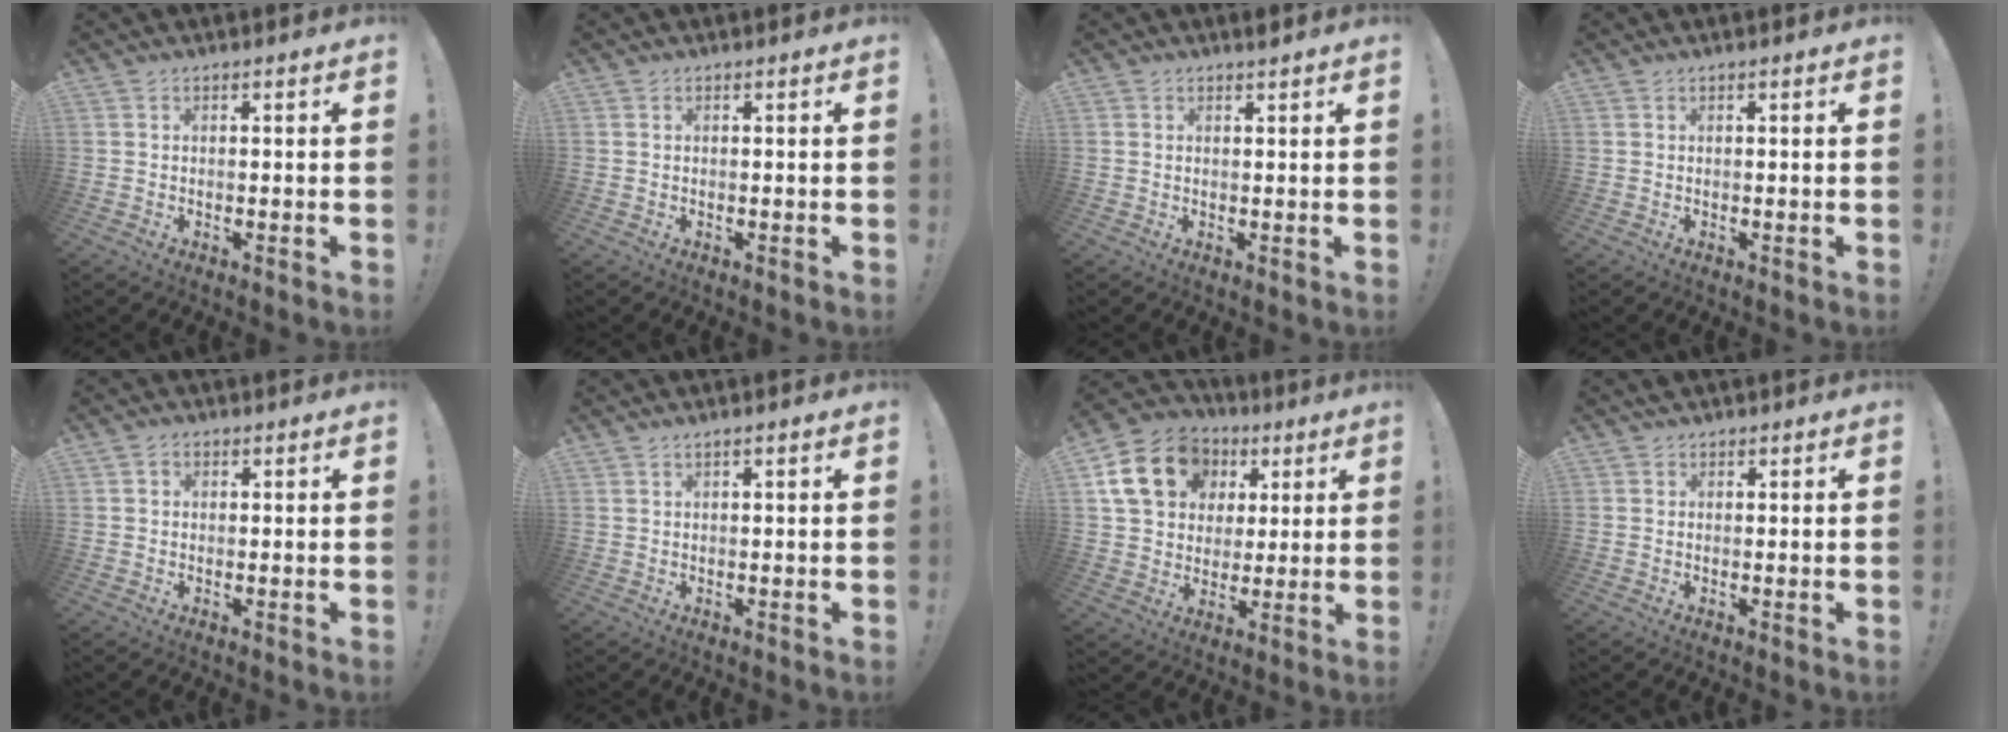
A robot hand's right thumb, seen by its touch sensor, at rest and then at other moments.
{"total": 0.0}
{"total": 1.0, "force": [1.0, -0.1, 0.4], "torque": [0.003, -0.007, 0.015]}
{"total": 0.0}
{"total": 1.3, "force": [0.3, 1.2, 0.6], "torque": [-0.007, 0.003, 0.004]}
{"total": 1.1, "force": [0.7, 0.1, 0.7], "torque": [-0.017, 0.001, 0.013]}
{"total": 17.7, "force": [6.5, 14.1, 8.5], "torque": [-0.129, -0.013, 0.139]}
{"total": 1.0, "force": [0.8, 0.6, 0.1], "torque": [0.000, 0.000, 0.016]}